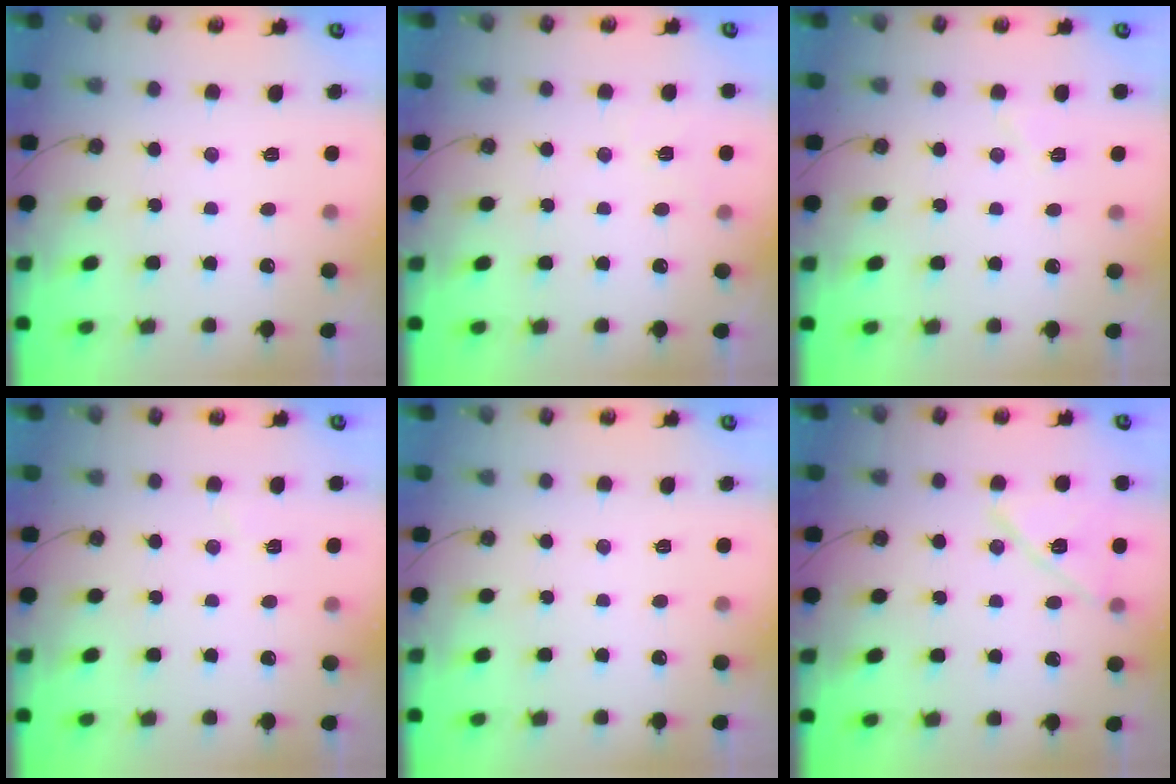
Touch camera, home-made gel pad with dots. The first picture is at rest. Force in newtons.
{"total": 3.5, "press": 3.2, "slide": 1.4}
{"total": 3.9, "press": 3.3, "slide": 1.9}
{"total": 2.9, "press": 2.7, "slide": 1.2}
{"total": 0.0}
{"total": 13.5, "press": 12.9, "slide": 3.9}